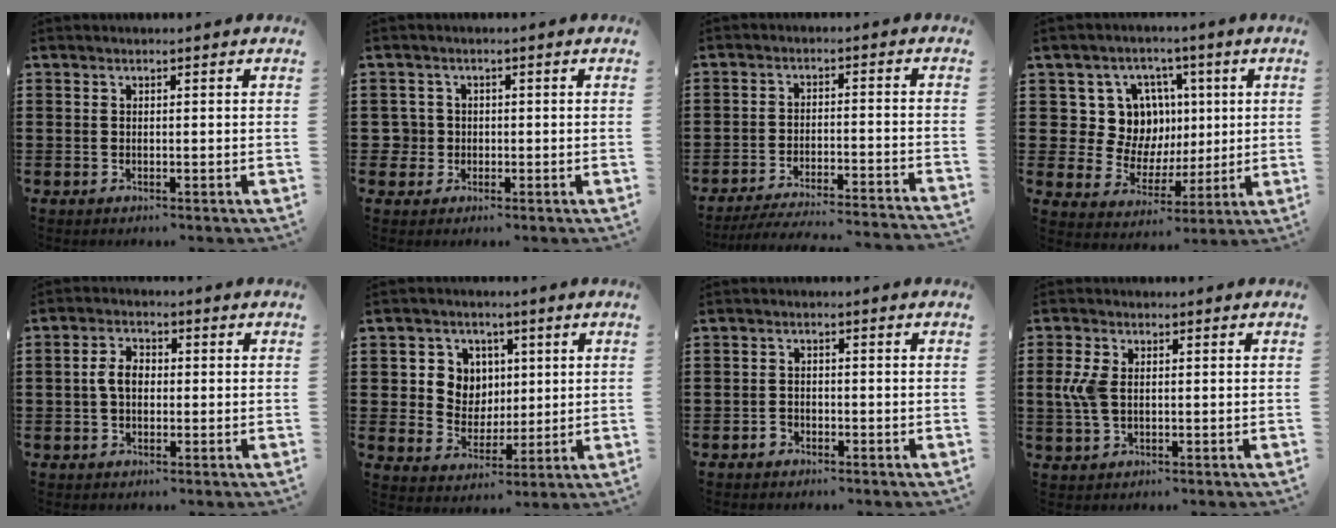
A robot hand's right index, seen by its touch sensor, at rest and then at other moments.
{"total": 2.6, "force": [-0.4, 2.5, 0.4], "torque": [-0.029, 0.003, -0.014]}
{"total": 5.0, "force": [-4.7, -0.1, 1.7], "torque": [-0.035, -0.012, -0.094]}
{"total": 10.8, "force": [2.7, 9.7, 3.9], "torque": [-0.090, -0.006, 0.059]}
{"total": 4.1, "force": [-0.1, 2.6, 3.1], "torque": [-0.071, 0.008, -0.006]}
{"total": 6.5, "force": [1.8, 6.1, 1.4], "torque": [-0.053, 0.014, 0.032]}
{"total": 1.4, "force": [-1.0, 0.9, 0.4], "torque": [-0.011, -0.002, -0.022]}
{"total": 4.9, "force": [0.3, 2.8, 3.9], "torque": [-0.110, -0.001, -0.003]}